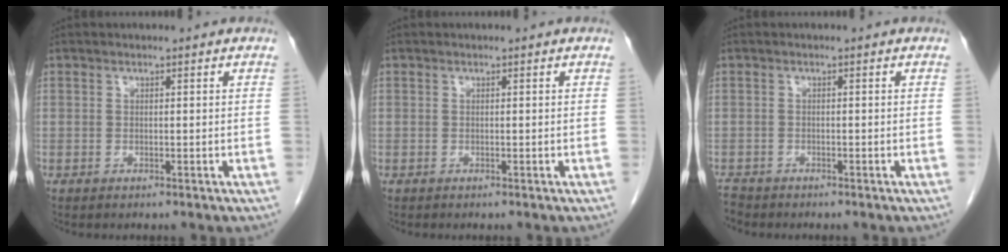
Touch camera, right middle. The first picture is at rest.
{"total": 0.0}
{"total": 2.9, "force": [-2.5, 1.4, 0.2], "torque": [-0.008, -0.002, -0.043]}